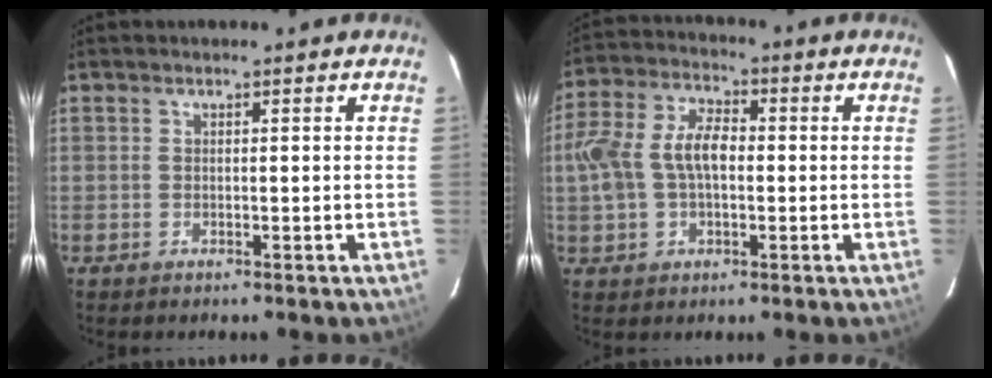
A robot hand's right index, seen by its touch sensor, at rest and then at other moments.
{"total": 11.2, "force": [-0.3, 6.8, 8.9], "torque": [-0.188, 0.020, -0.005]}